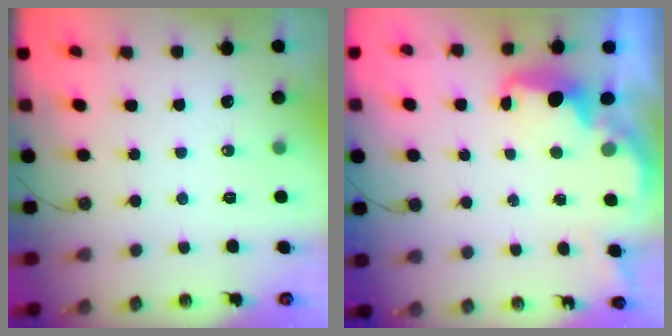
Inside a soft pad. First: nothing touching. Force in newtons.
{"total": 3.1, "press": 3.0, "slide": 0.7}